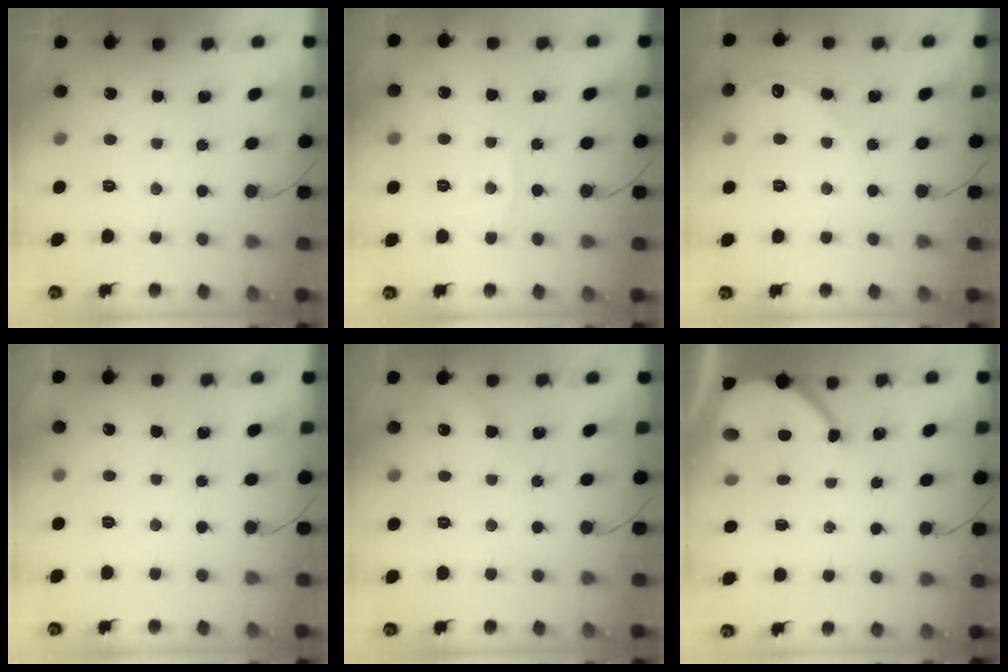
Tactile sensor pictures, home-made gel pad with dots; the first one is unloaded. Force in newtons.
{"total": 3.9, "press": 3.9, "slide": 0.6}
{"total": 4.8, "press": 4.8, "slide": 0.5}
{"total": 1.7, "press": 1.7, "slide": 0.3}
{"total": 2.2, "press": 2.1, "slide": 0.3}
{"total": 6.6, "press": 6.6, "slide": 0.6}